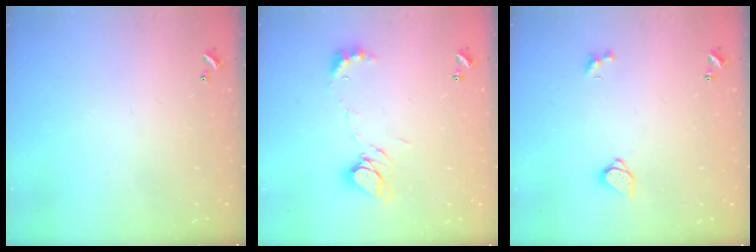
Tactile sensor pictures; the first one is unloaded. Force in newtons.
{"total": 8.4, "press": 8.4, "slide": 1.0}
{"total": 1.6, "press": 1.5, "slide": 0.3}